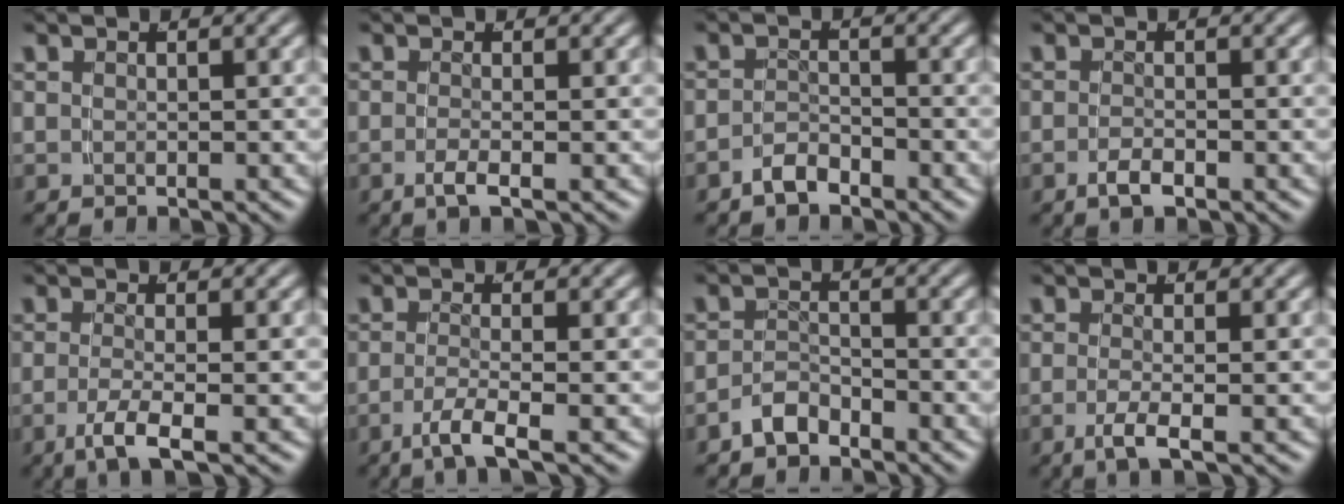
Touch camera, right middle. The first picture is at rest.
{"total": 1.6, "force": [-0.9, -0.2, 1.3], "torque": [-0.035, -0.005, -0.016]}
{"total": 2.2, "force": [-2.0, 0.6, 0.7], "torque": [-0.011, 0.000, -0.039]}
{"total": 1.5, "force": [-1.2, 0.1, 1.0], "torque": [-0.020, -0.001, -0.022]}
{"total": 3.2, "force": [-1.6, 0.3, 2.8], "torque": [-0.064, -0.018, -0.021]}
{"total": 3.0, "force": [-1.8, 0.0, 2.5], "torque": [-0.054, -0.014, -0.027]}
{"total": 2.6, "force": [-2.3, 0.9, 0.8], "torque": [-0.013, -0.001, -0.043]}
{"total": 2.4, "force": [-1.1, 0.0, 2.2], "torque": [-0.054, -0.014, -0.016]}